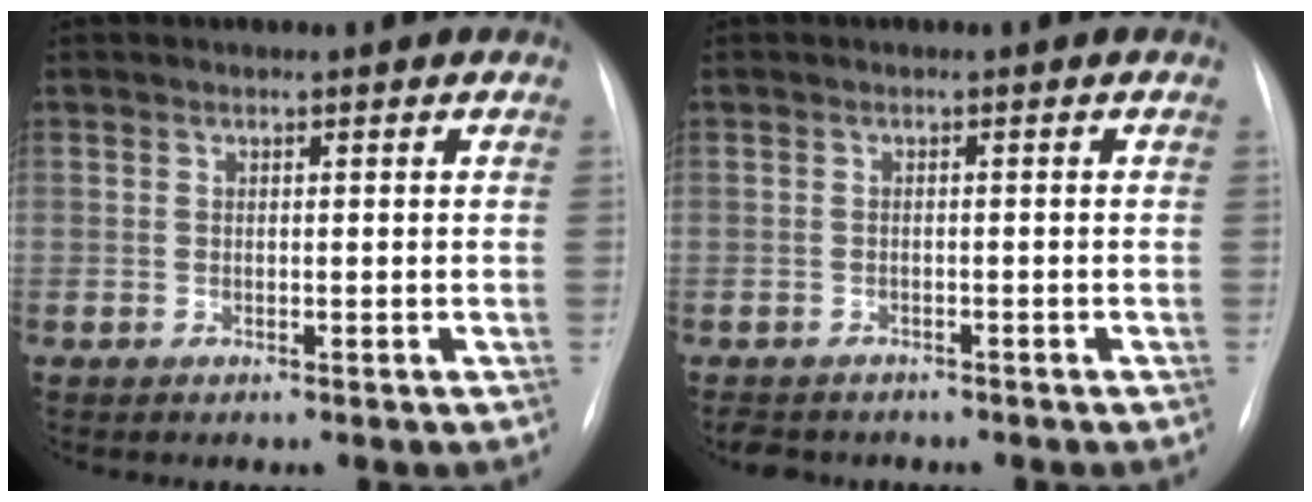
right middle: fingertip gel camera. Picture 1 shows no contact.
{"total": 4.3, "force": [-3.7, 1.9, 0.9], "torque": [-0.010, -0.004, -0.051]}